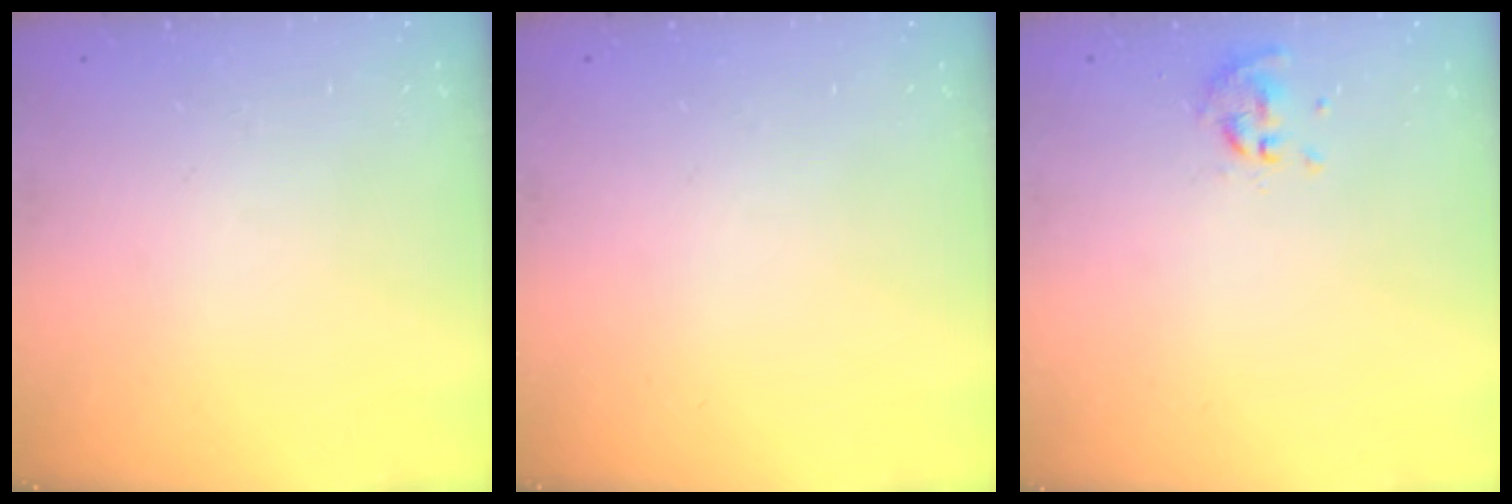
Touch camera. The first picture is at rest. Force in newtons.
{"total": 0.0}
{"total": 0.6, "press": 0.5, "slide": 0.1}